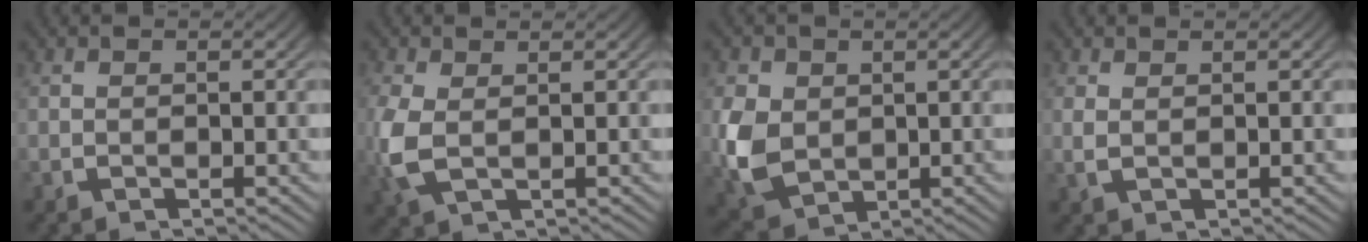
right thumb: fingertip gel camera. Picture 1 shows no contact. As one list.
[{"total": 3.9, "force": [-0.1, 2.6, 2.9], "torque": [-0.095, -0.017, 0.011]}, {"total": 7.9, "force": [-0.9, 6.4, 4.6], "torque": [-0.136, -0.048, 0.011]}, {"total": 1.0, "force": [0.6, 0.4, 0.7], "torque": [-0.020, -0.005, 0.017]}]